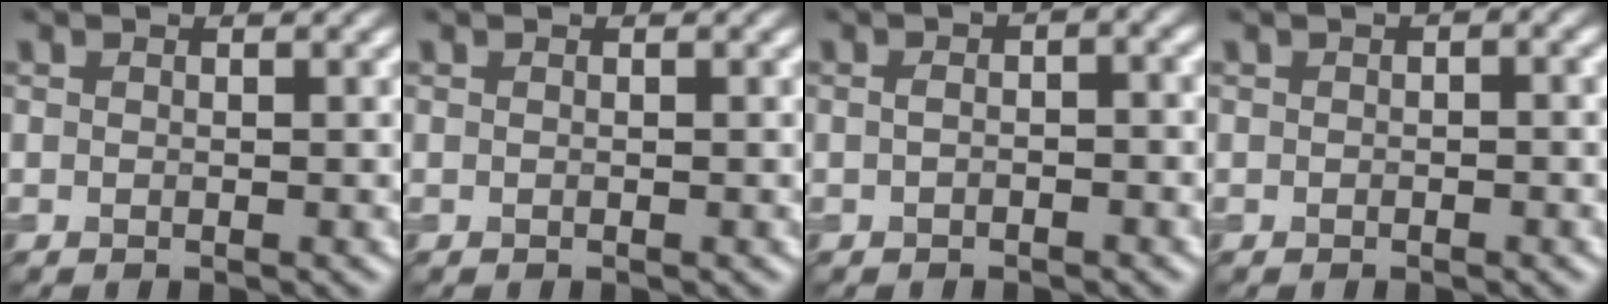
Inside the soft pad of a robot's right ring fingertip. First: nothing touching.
{"total": 0.0}
{"total": 2.4, "force": [0.1, 0.9, 2.2], "torque": [-0.035, 0.002, -0.001]}
{"total": 1.0, "force": [0.1, 0.5, 0.9], "torque": [-0.012, 0.003, 0.003]}